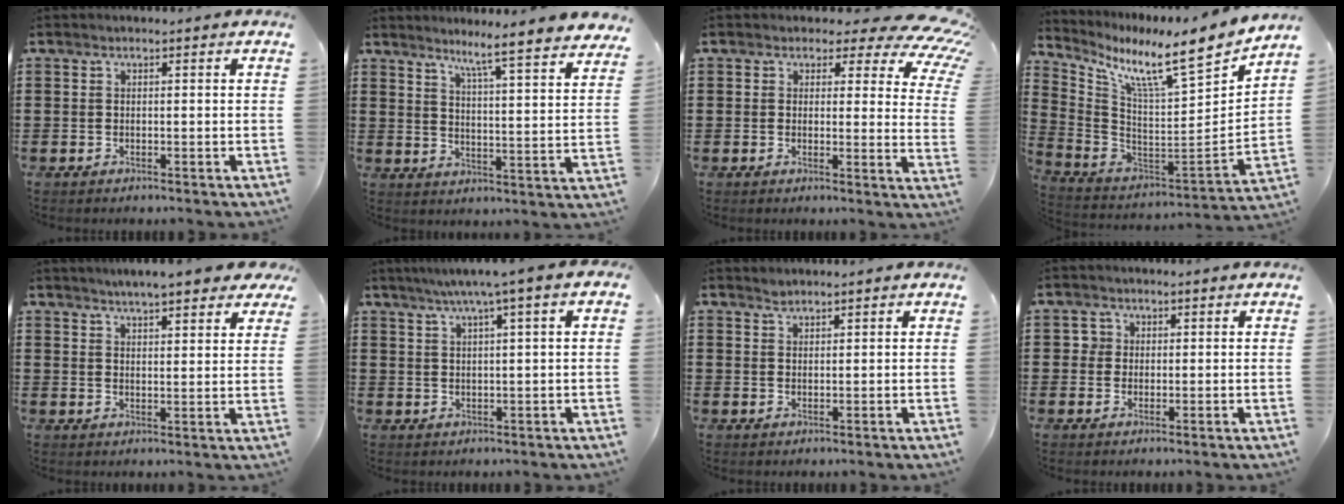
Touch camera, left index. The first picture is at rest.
{"total": 6.1, "force": [5.3, -1.5, 2.7], "torque": [-0.065, -0.047, 0.080]}
{"total": 4.9, "force": [3.5, 2.4, 2.4], "torque": [-0.042, -0.021, 0.053]}
{"total": 10.1, "force": [7.1, 0.8, 7.1], "torque": [-0.143, -0.066, 0.106]}
{"total": 4.8, "force": [4.5, 0.3, 1.8], "torque": [-0.049, -0.006, 0.081]}
{"total": 3.8, "force": [1.8, 0.0, 3.3], "torque": [-0.065, 0.003, 0.030]}
{"total": 1.2, "force": [1.2, 0.3, 0.1], "torque": [-0.005, 0.000, 0.024]}
{"total": 1.9, "force": [0.6, 1.8, 0.1], "torque": [-0.009, 0.008, 0.009]}